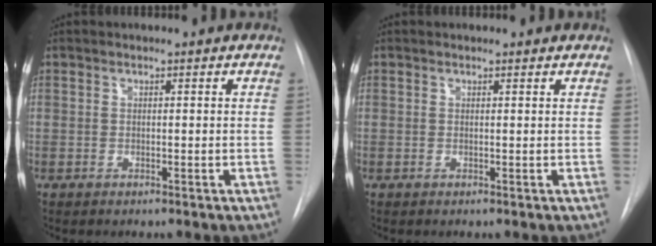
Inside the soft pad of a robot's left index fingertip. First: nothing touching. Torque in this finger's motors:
{"motor_torque": [-0.01, 0.09, -0.22, -0.09]}